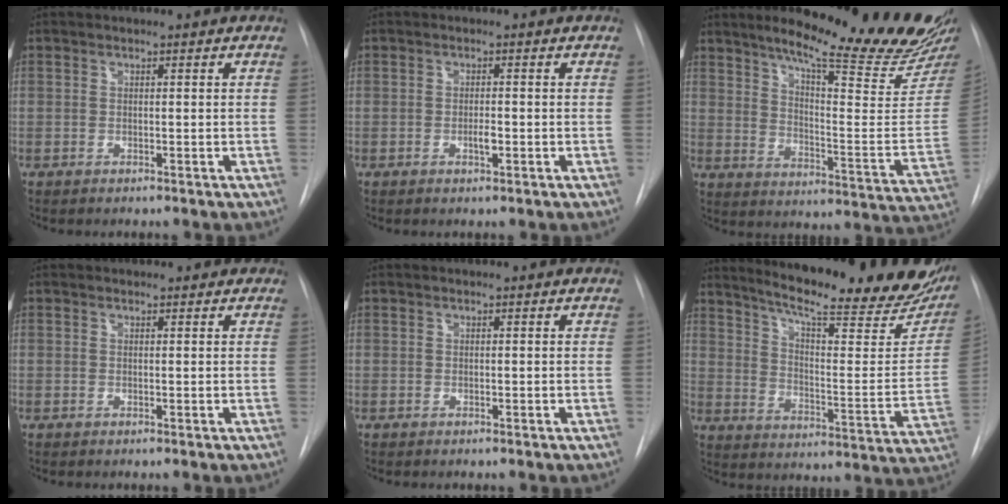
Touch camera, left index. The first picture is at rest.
{"total": 1.8, "force": [-1.2, 0.3, 1.2], "torque": [-0.022, -0.007, -0.020]}
{"total": 22.5, "force": [19.0, 0.9, 12.1], "torque": [-0.175, -0.099, 0.245]}
{"total": 0.9, "force": [0.6, 0.7, 0.1], "torque": [0.001, 0.002, -0.001]}
{"total": 0.0}
{"total": 27.2, "force": [22.1, 4.0, 15.3], "torque": [-0.223, -0.074, 0.279]}